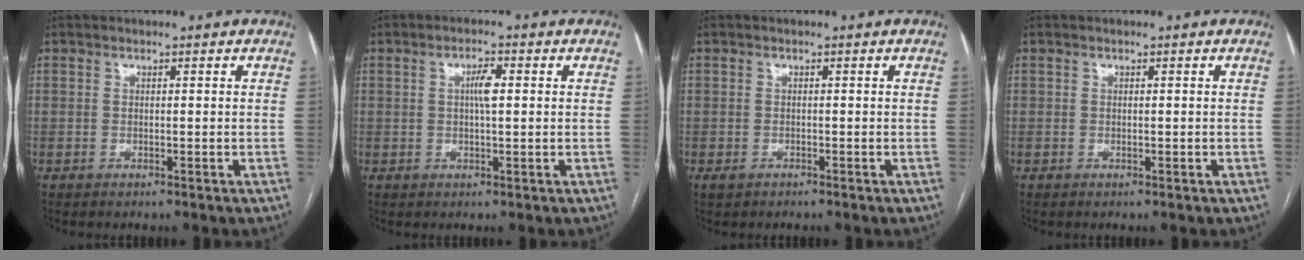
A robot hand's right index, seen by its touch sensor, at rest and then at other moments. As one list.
[{"total": 3.0, "force": [0.5, 0.6, 2.9], "torque": [-0.055, 0.005, 0.009]}, {"total": 1.2, "force": [-0.8, 0.8, 0.4], "torque": [-0.009, 0.000, -0.010]}, {"total": 0.0}]